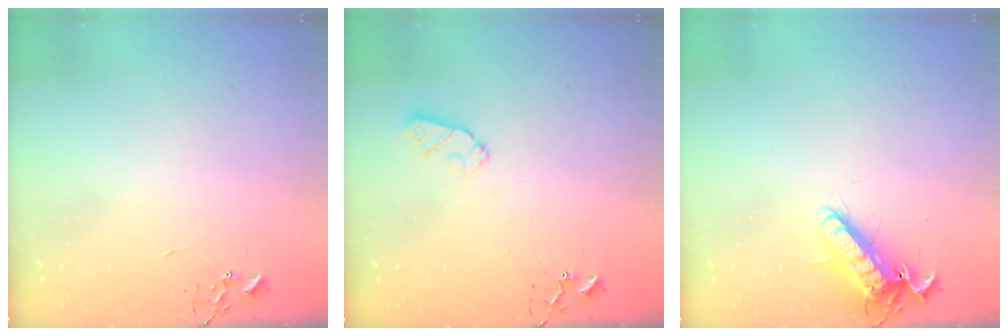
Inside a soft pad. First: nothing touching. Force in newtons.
{"total": 6.6, "press": 6.6, "slide": 0.2}
{"total": 12.9, "press": 12.8, "slide": 1.7}